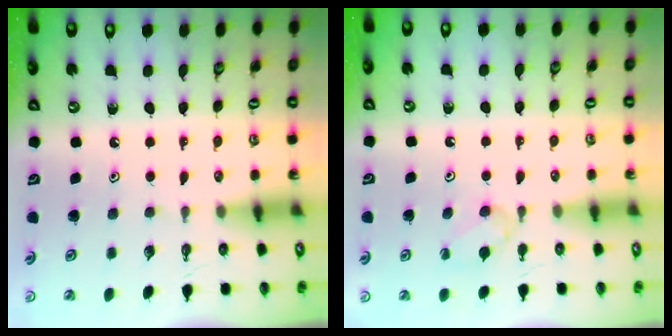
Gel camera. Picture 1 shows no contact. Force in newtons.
{"total": 3.1, "press": 3.0, "slide": 0.6}